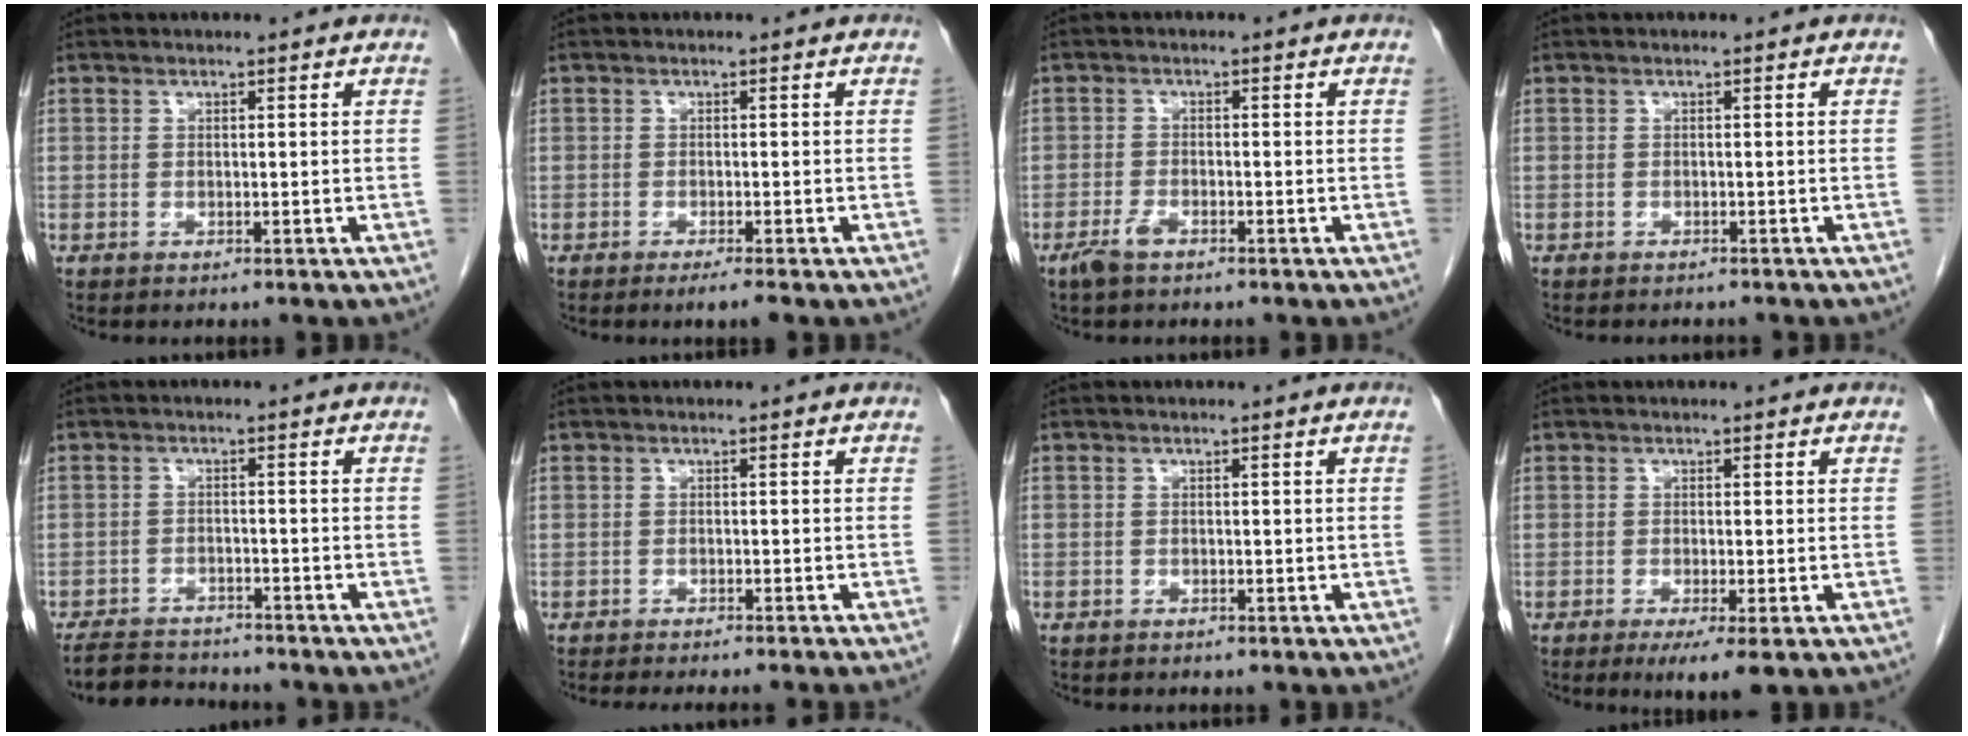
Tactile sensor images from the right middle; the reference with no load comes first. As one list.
[{"total": 1.8, "force": [-1.2, -0.2, 1.3], "torque": [-0.020, -0.005, -0.022]}, {"total": 2.6, "force": [-1.9, 0.8, 1.7], "torque": [-0.042, -0.002, -0.036]}, {"total": 2.3, "force": [-2.1, 0.7, 0.6], "torque": [-0.011, -0.004, -0.025]}, {"total": 6.5, "force": [-6.2, 1.2, 1.2], "torque": [-0.020, -0.012, -0.103]}, {"total": 8.4, "force": [-7.5, 0.0, 3.8], "torque": [-0.029, -0.019, -0.099]}, {"total": 0.0}, {"total": 4.2, "force": [-2.2, 0.4, 3.6], "torque": [-0.048, -0.014, -0.032]}]